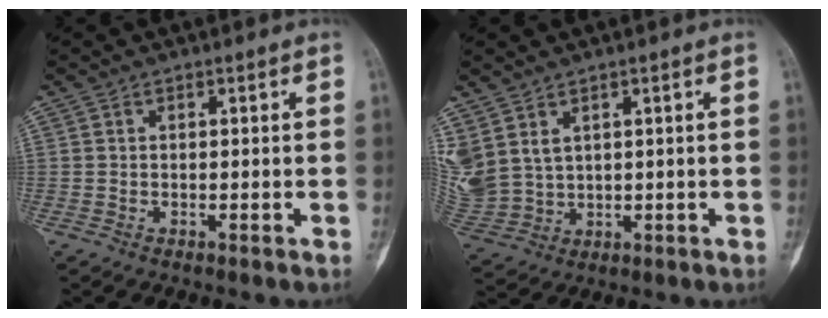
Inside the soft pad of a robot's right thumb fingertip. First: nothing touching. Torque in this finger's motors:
{"motor_torque": [-0.22, 0.40, 0.08, 0.10, 0.03]}